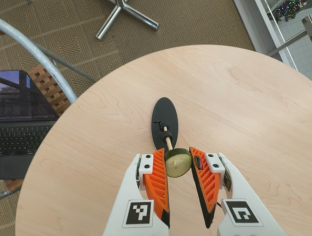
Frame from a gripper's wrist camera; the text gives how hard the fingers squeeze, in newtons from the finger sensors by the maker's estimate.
{"total": 7.6, "left": 7.2, "right": 7.9}